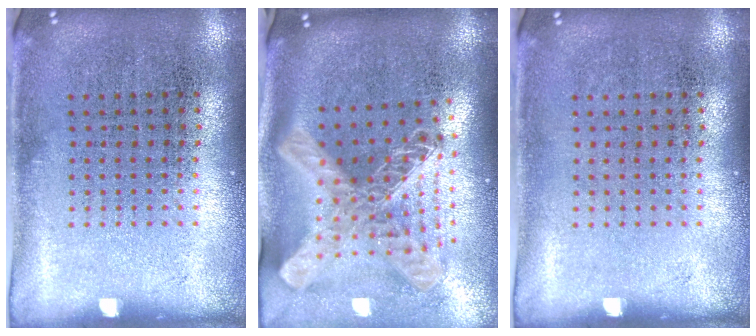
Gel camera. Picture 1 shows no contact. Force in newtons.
{"total": 3.0, "press": 2.1, "slide": 2.1}
{"total": 0.0}